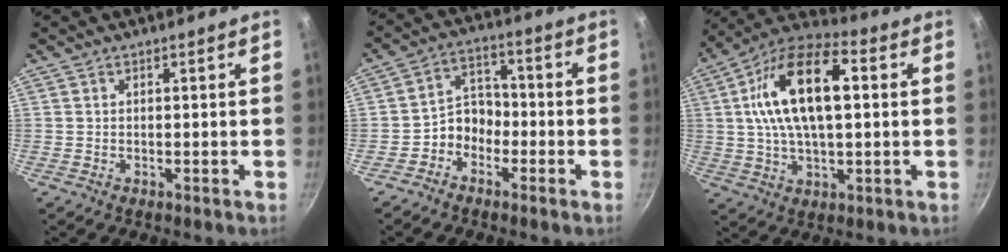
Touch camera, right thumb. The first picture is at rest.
{"total": 6.3, "force": [-2.8, 4.9, 2.9], "torque": [-0.024, 0.037, -0.063]}
{"total": 18.8, "force": [3.3, 8.9, 16.2], "torque": [-0.289, 0.025, 0.051]}